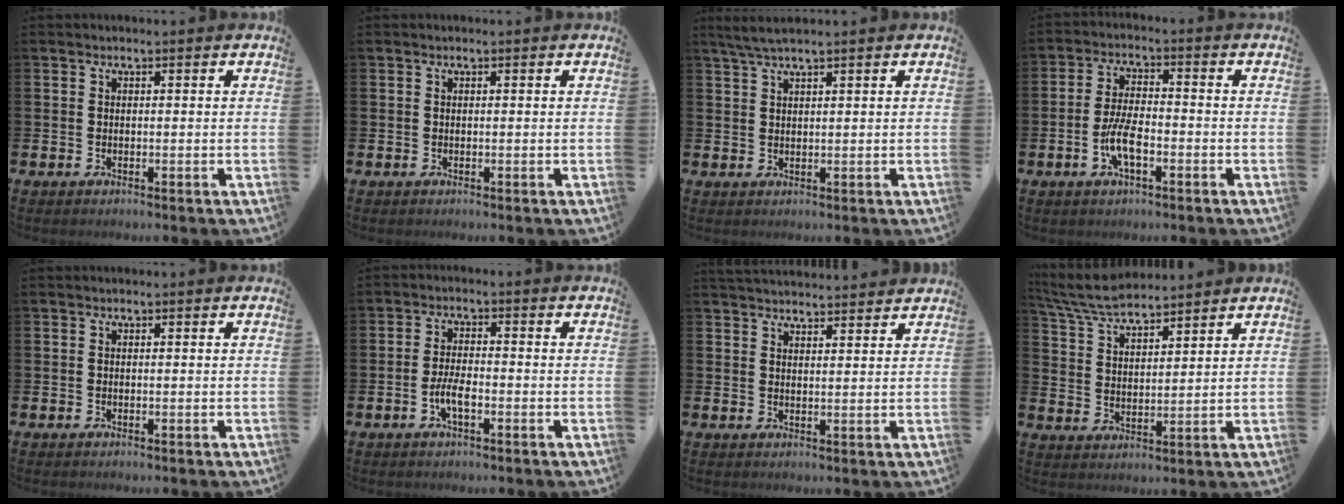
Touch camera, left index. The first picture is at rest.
{"total": 0.0}
{"total": 2.7, "force": [2.2, 0.1, 1.5], "torque": [-0.038, 0.002, 0.042]}
{"total": 5.5, "force": [-1.8, 2.0, 4.7], "torque": [-0.104, 0.002, -0.037]}
{"total": 0.0}
{"total": 3.5, "force": [-1.3, 1.2, 3.1], "torque": [-0.064, 0.005, -0.024]}
{"total": 3.3, "force": [3.3, 0.3, 0.1], "torque": [-0.007, -0.017, 0.061]}
{"total": 6.8, "force": [6.4, 1.0, 1.9], "torque": [-0.057, -0.025, 0.117]}